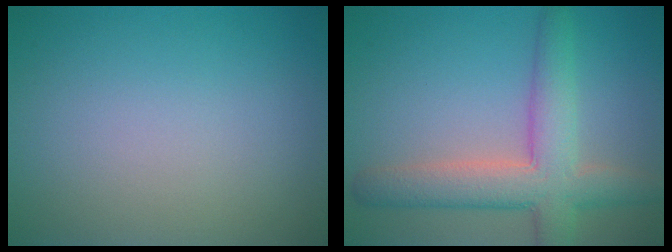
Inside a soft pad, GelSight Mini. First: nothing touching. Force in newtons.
{"total": 6.3, "press": 6.3, "slide": 0.3}